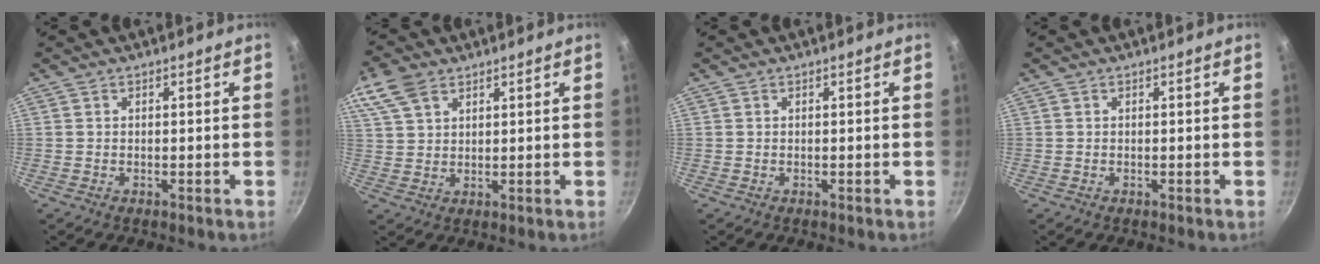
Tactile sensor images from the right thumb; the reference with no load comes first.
{"total": 7.8, "force": [4.6, 4.7, 4.2], "torque": [-0.081, 0.004, 0.090]}
{"total": 0.0}
{"total": 0.0}